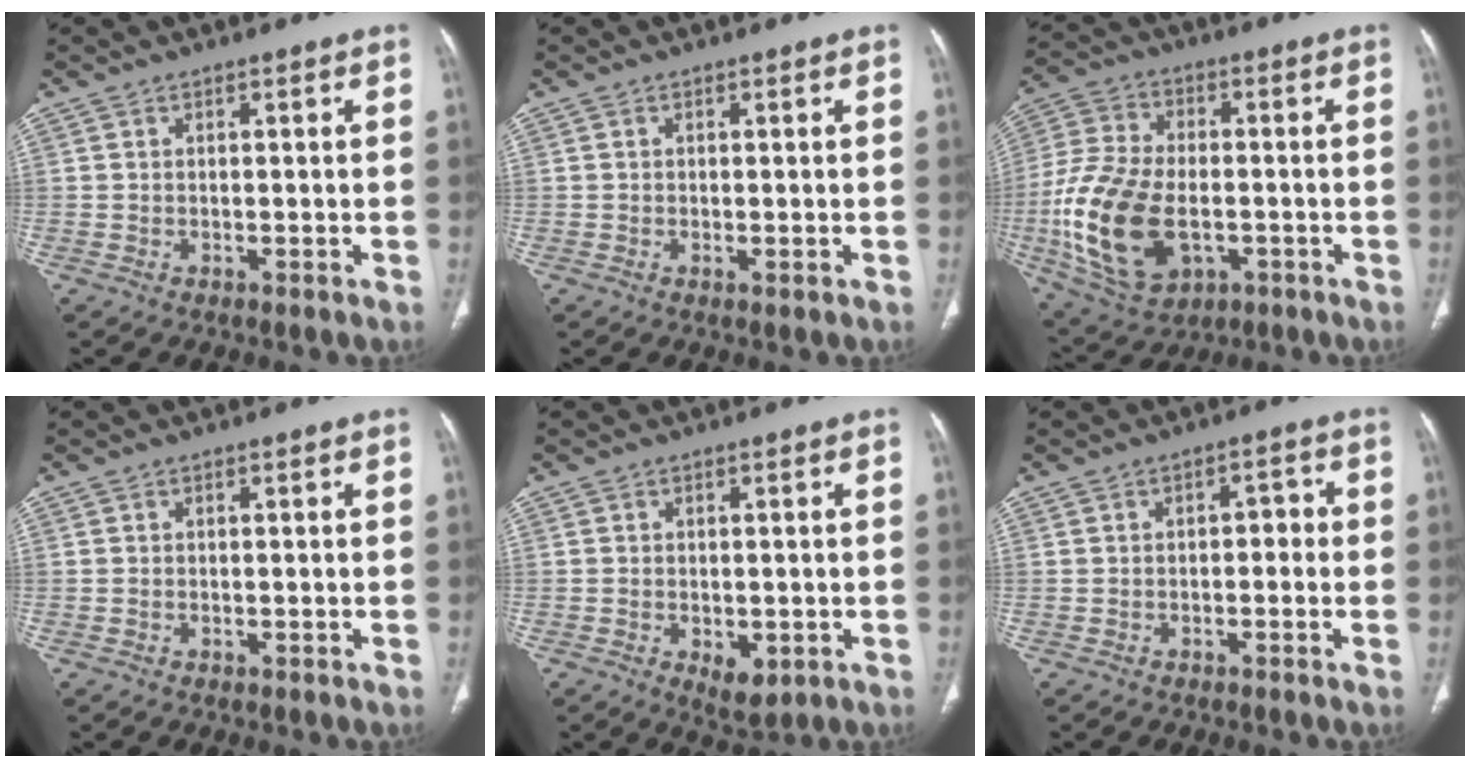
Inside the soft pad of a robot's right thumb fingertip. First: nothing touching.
{"total": 0.7, "force": [-0.2, 0.2, 0.7], "torque": [-0.014, -0.004, -0.002]}
{"total": 20.0, "force": [-4.1, 12.0, 15.5], "torque": [-0.318, 0.004, -0.062]}
{"total": 0.0}
{"total": 4.8, "force": [-1.4, 2.7, 3.7], "torque": [-0.049, -0.006, -0.011]}
{"total": 2.9, "force": [-0.4, 1.7, 2.3], "torque": [-0.019, 0.015, -0.012]}